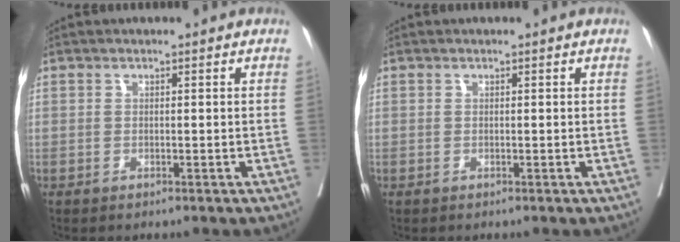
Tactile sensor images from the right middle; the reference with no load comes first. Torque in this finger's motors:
{"motor_torque": [0.00, 0.00, 0.00, 0.00]}